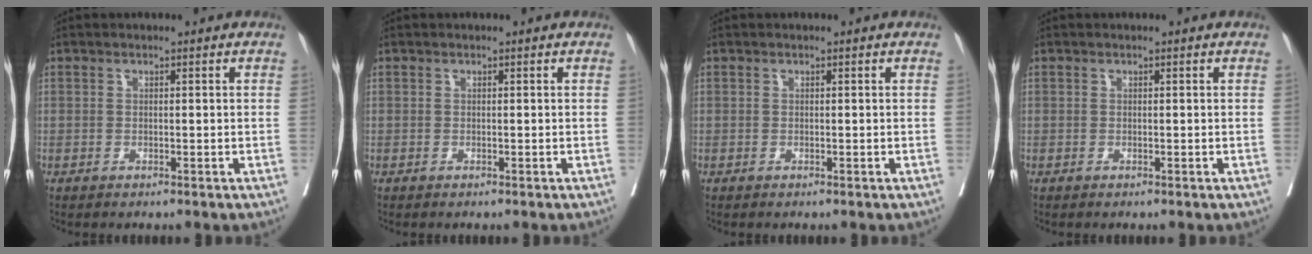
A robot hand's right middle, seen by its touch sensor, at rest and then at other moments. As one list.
[{"total": 0.0}, {"total": 0.0}, {"total": 0.0}]